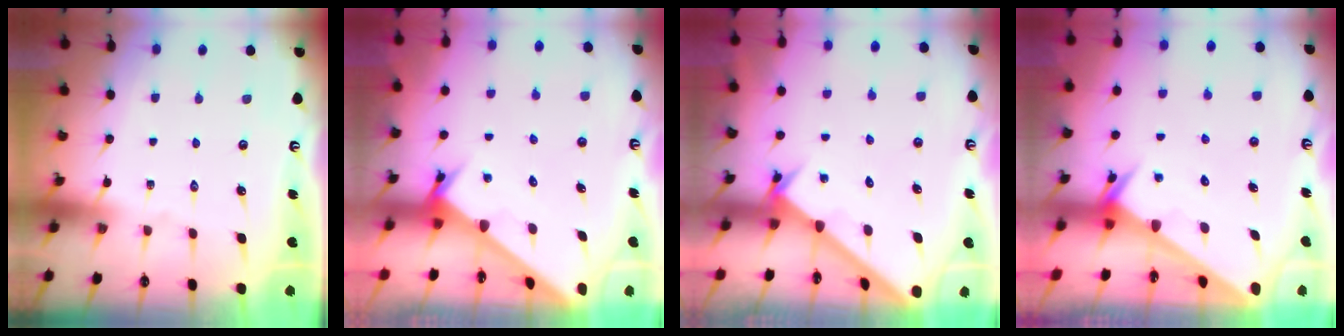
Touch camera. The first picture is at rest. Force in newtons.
{"total": 3.0, "press": 3.0, "slide": 0.1}
{"total": 2.2, "press": 2.2, "slide": 0.2}
{"total": 2.5, "press": 2.5, "slide": 0.1}